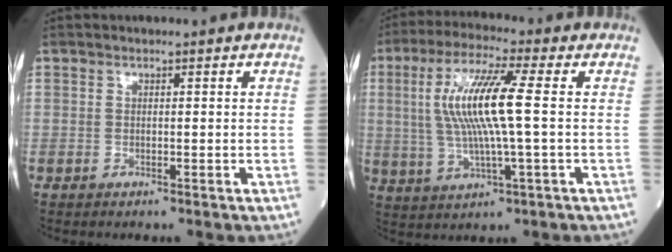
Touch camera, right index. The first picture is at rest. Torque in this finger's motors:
{"motor_torque": [0.78, 0.29, 0.48, 0.21]}